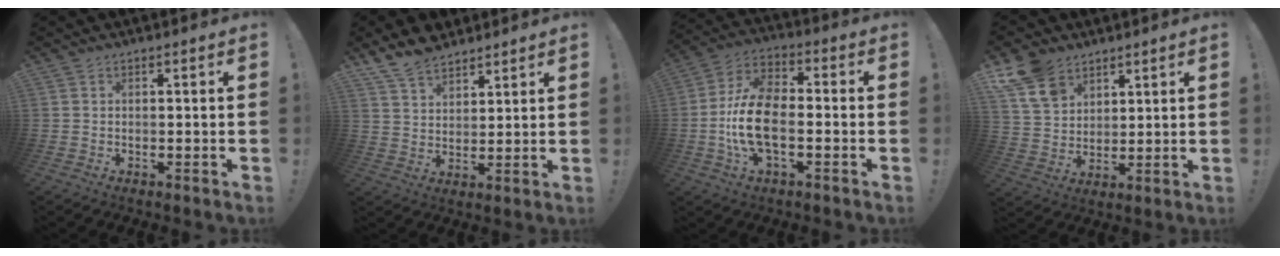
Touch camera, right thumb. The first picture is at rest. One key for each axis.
{"total": 8.7, "fx": 7.4, "fy": 3.9, "fz": 2.4, "tx": -0.055, "ty": -0.045, "tz": 0.145}
{"total": 14.9, "fx": -3.8, "fy": 8.0, "fz": 12.0, "tx": -0.245, "ty": 0.017, "tz": -0.065}
{"total": 12.2, "fx": 8.0, "fy": 7.9, "fz": 4.8, "tx": -0.098, "ty": -0.036, "tz": 0.162}